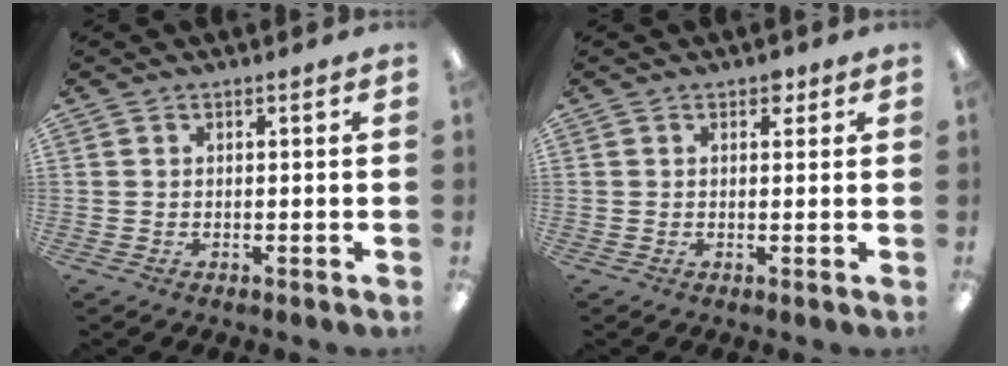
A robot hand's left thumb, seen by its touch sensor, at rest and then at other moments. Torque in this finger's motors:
{"motor_torque": [0.22, -0.14, 0.34, -0.41, 0.00]}